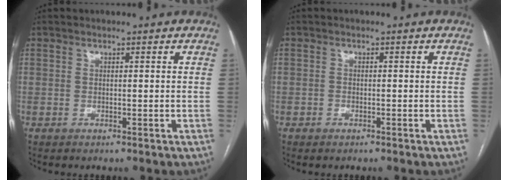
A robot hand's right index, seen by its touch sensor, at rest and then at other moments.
{"total": 0.8, "force": [-0.6, 0.4, 0.3], "torque": [-0.008, 0.000, -0.007]}